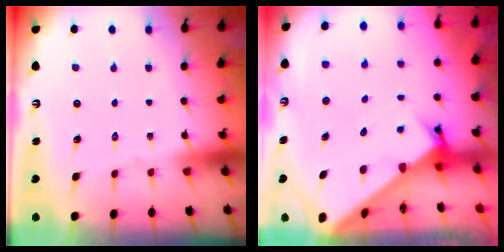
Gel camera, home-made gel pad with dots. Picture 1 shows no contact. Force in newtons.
{"total": 3.6, "press": 3.6, "slide": 0.3}